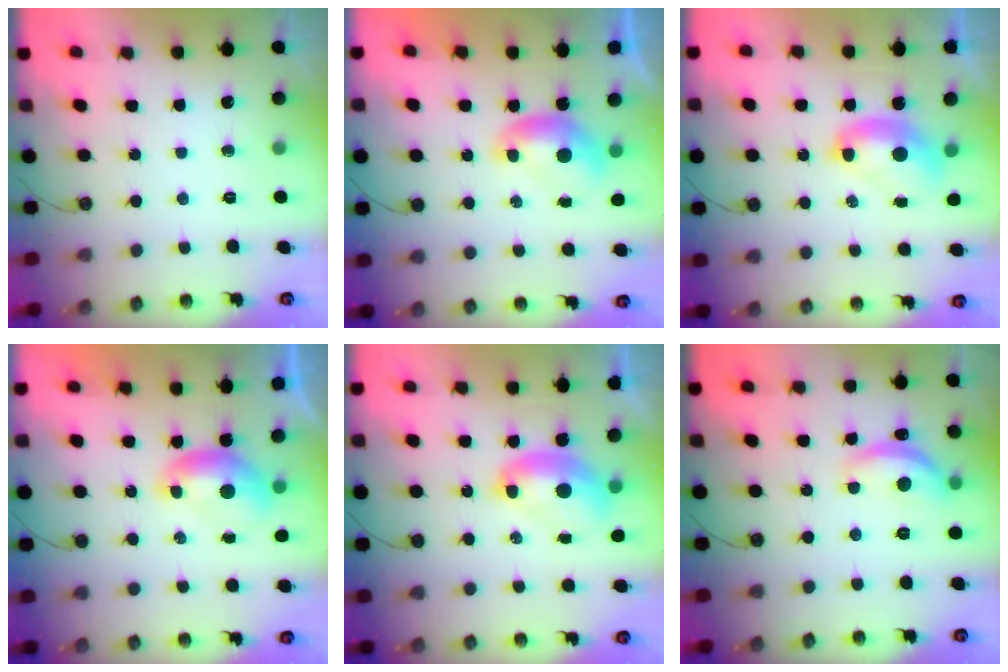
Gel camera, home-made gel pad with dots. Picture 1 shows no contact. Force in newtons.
{"total": 0.0}
{"total": 2.7, "press": 2.7, "slide": 0.1}
{"total": 0.0}
{"total": 3.3, "press": 3.3, "slide": 0.2}
{"total": 7.2, "press": 7.2, "slide": 0.6}